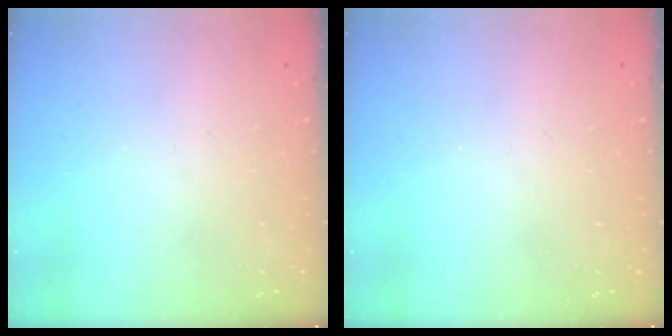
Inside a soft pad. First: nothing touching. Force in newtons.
{"total": 0.0}